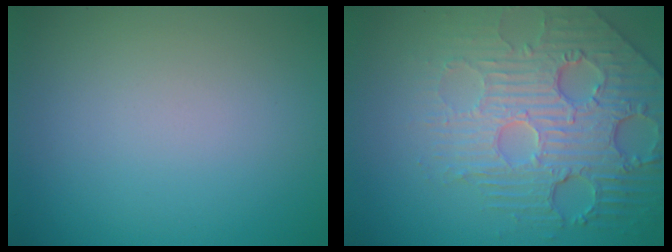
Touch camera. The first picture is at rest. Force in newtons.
{"total": 7.1, "press": 5.4, "slide": 4.7}